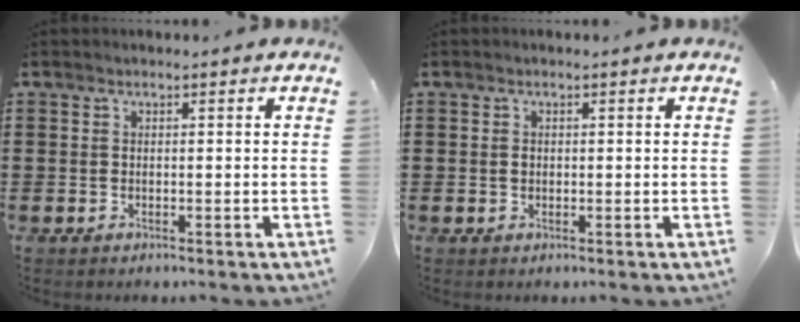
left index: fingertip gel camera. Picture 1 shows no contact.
{"total": 0.8, "force": [0.0, 0.6, 0.5], "torque": [-0.013, 0.002, -0.001]}